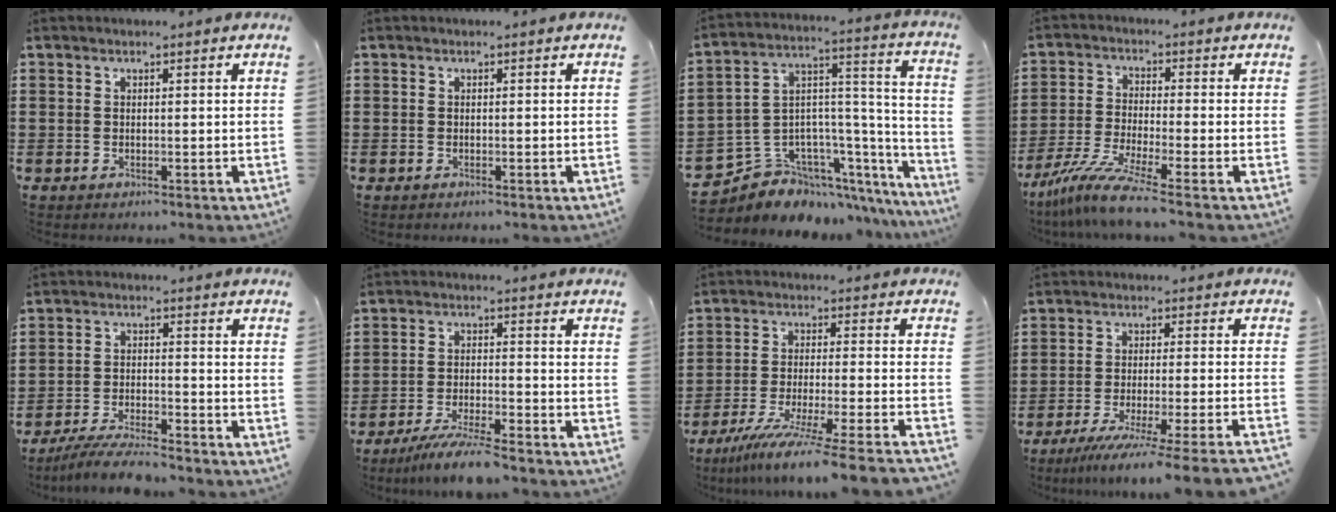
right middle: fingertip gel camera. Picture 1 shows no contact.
{"total": 0.0}
{"total": 6.3, "force": [-4.5, 4.3, 0.2], "torque": [-0.024, -0.018, -0.082]}
{"total": 7.6, "force": [-5.9, -0.1, 4.9], "torque": [-0.109, -0.018, -0.116]}
{"total": 5.8, "force": [-5.4, 0.2, 2.1], "torque": [-0.047, -0.008, -0.105]}
{"total": 5.9, "force": [-5.3, 0.0, 2.7], "torque": [-0.055, -0.012, -0.101]}
{"total": 9.2, "force": [-8.0, -1.1, 4.5], "torque": [-0.079, -0.016, -0.158]}
{"total": 6.9, "force": [-5.9, -1.1, 3.4], "torque": [-0.053, -0.020, -0.116]}